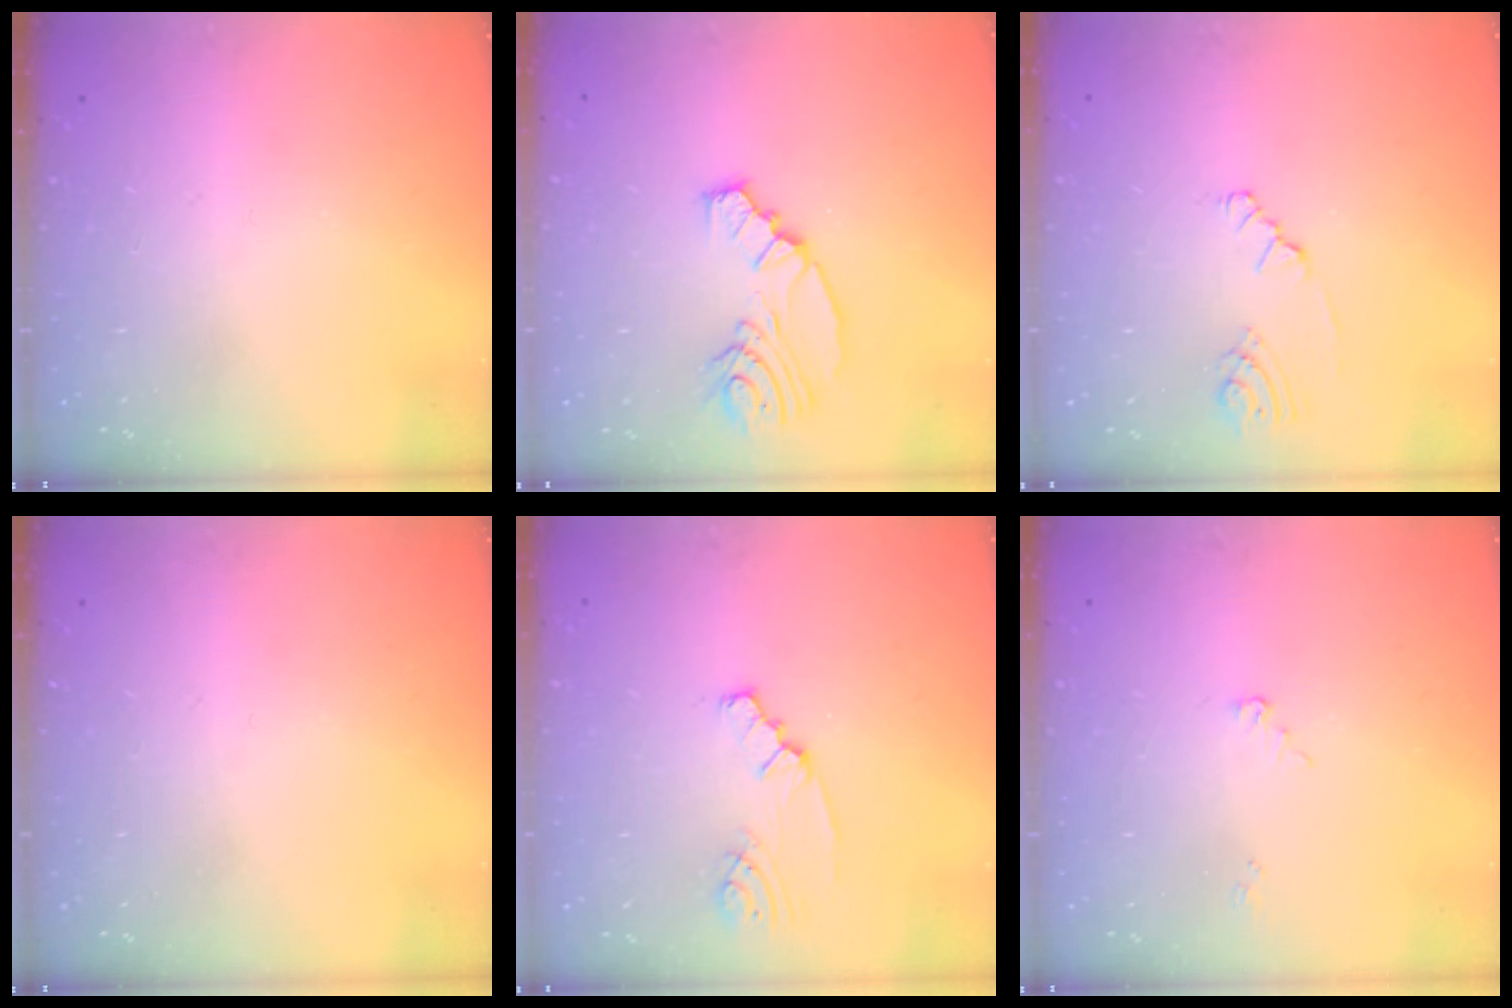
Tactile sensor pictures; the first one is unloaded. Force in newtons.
{"total": 9.2, "press": 8.3, "slide": 4.1}
{"total": 2.8, "press": 2.8, "slide": 0.5}
{"total": 0.0}
{"total": 2.0, "press": 2.0, "slide": 0.3}
{"total": 2.4, "press": 2.4, "slide": 0.3}